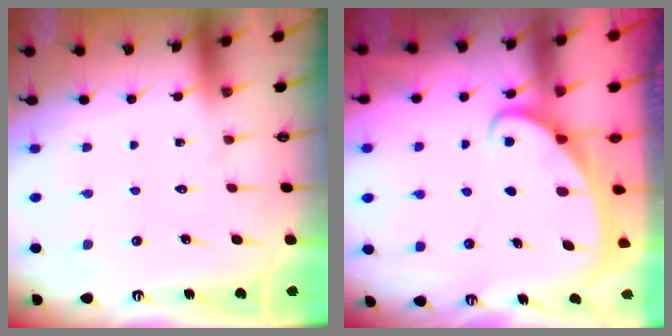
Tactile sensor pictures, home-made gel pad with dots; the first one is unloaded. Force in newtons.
{"total": 2.0, "press": 2.0, "slide": 0.0}